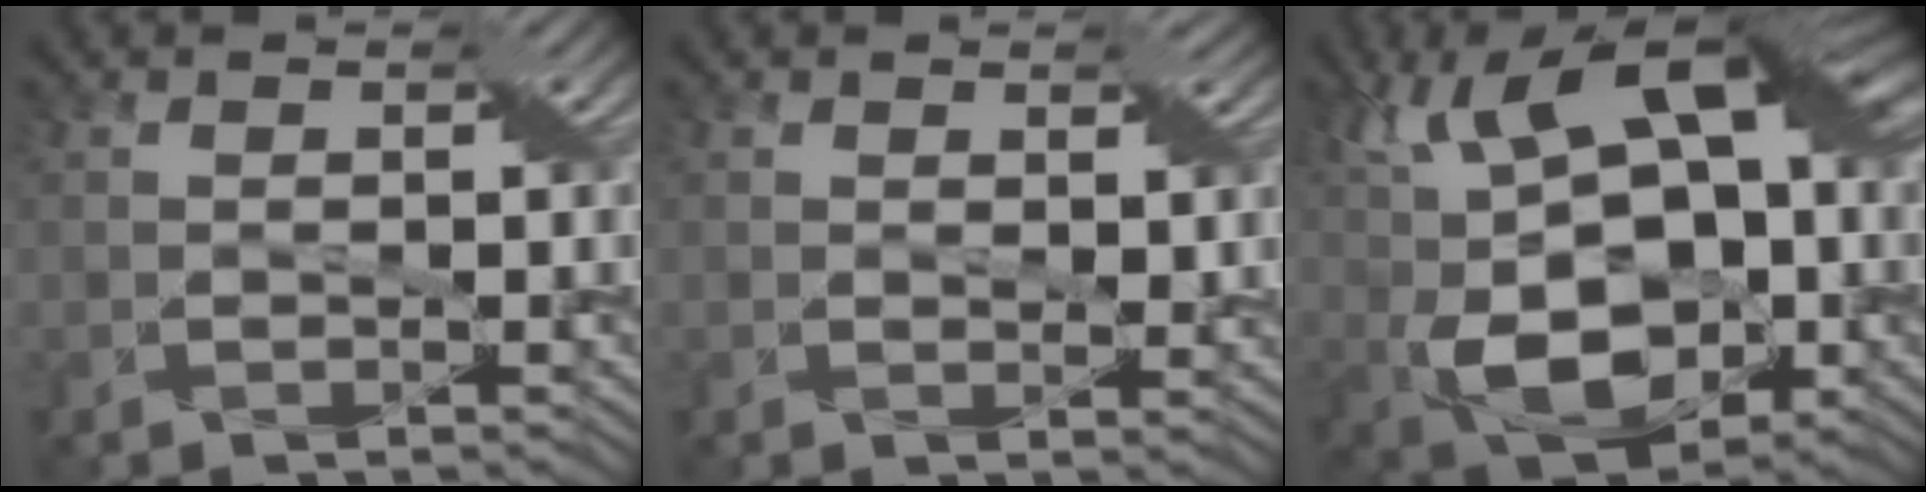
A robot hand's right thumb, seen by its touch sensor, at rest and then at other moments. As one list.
[{"total": 2.1, "force": [1.3, 1.1, 1.2], "torque": [-0.021, -0.005, 0.025]}, {"total": 18.8, "force": [2.4, 11.0, 15.0], "torque": [-0.264, 0.015, 0.033]}]